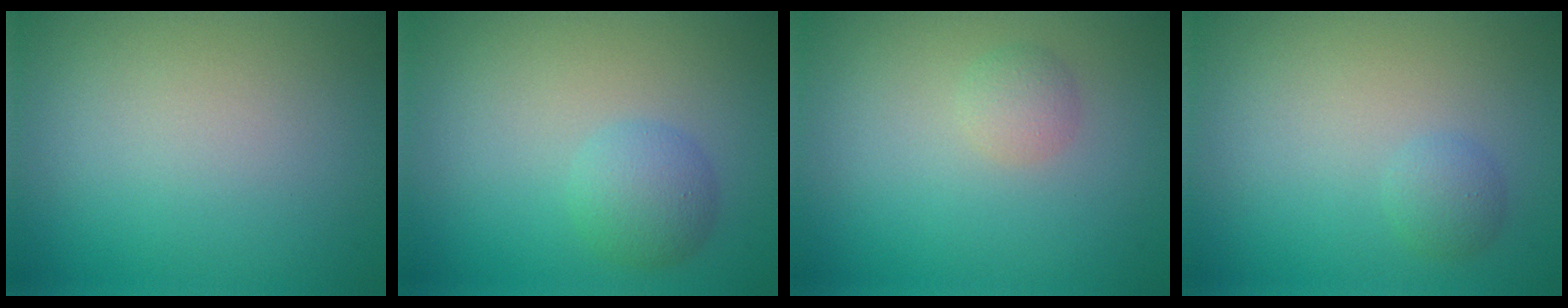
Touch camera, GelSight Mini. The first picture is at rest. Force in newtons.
{"total": 2.5, "press": 2.5, "slide": 0.2}
{"total": 1.3, "press": 1.3, "slide": 0.0}
{"total": 1.3, "press": 1.3, "slide": 0.1}